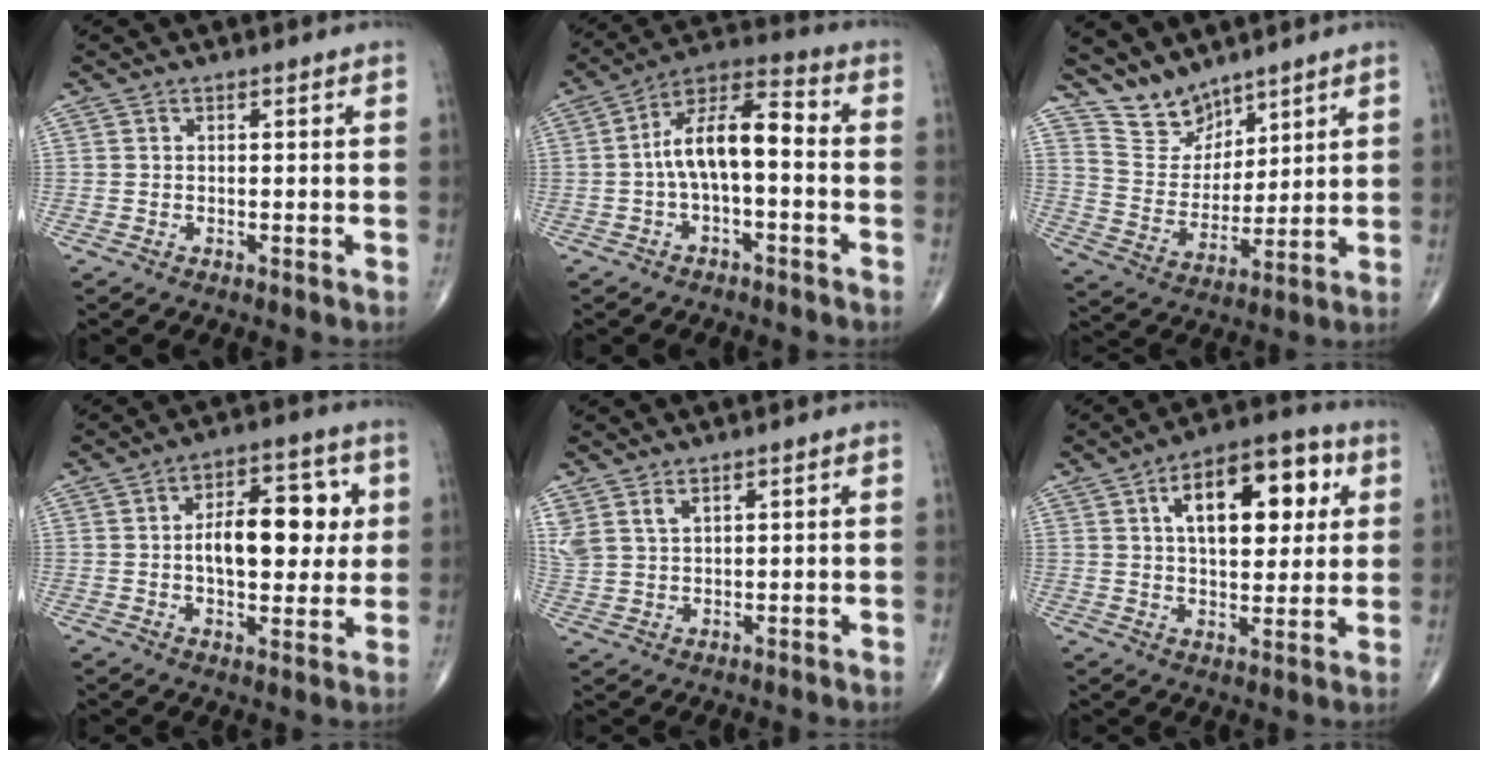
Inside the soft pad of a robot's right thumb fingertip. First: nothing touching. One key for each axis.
{"total": 11.3, "fx": -1.2, "fy": 4.9, "fz": 10.1, "tx": -0.178, "ty": 0.050, "tz": -0.029}
{"total": 8.5, "fx": 7.6, "fy": 3.7, "fz": 1.4, "tx": -0.007, "ty": -0.059, "tz": 0.164}
{"total": 13.8, "fx": 1.6, "fy": 7.3, "fz": 11.6, "tx": -0.137, "ty": 0.009, "tz": 0.023}
{"total": 5.2, "fx": 3.2, "fy": 2.7, "fz": 3.0, "tx": -0.066, "ty": -0.006, "tz": 0.079}
{"total": 16.6, "fx": 5.1, "fy": 8.4, "fz": 13.4, "tx": -0.160, "ty": 0.007, "tz": 0.073}